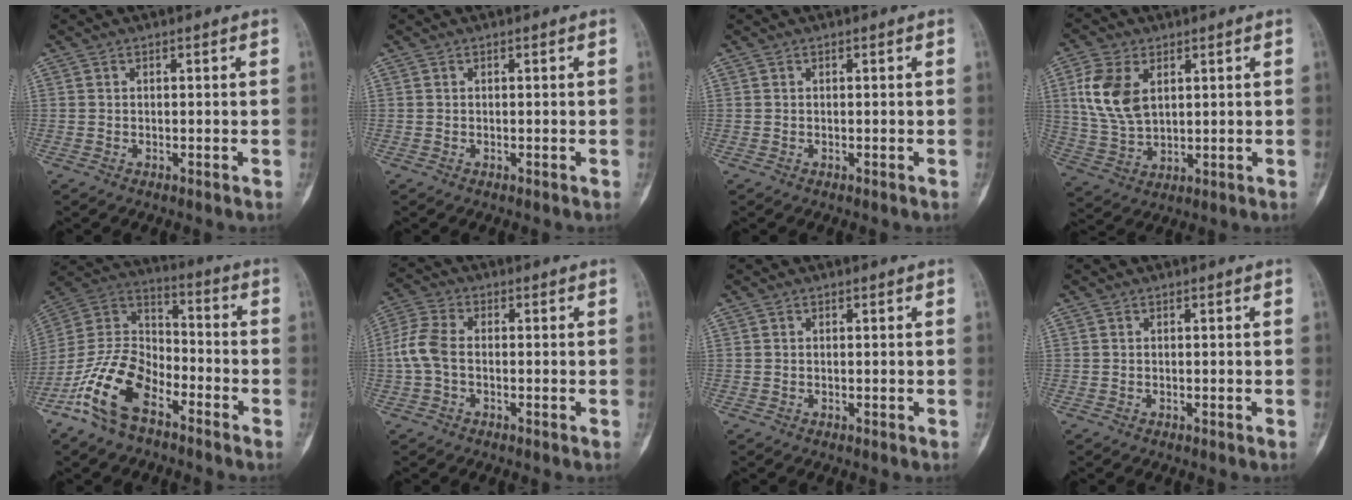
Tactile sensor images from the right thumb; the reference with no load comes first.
{"total": 0.0}
{"total": 0.0}
{"total": 10.6, "force": [3.3, 6.5, 7.7], "torque": [-0.154, -0.006, 0.071]}
{"total": 16.1, "force": [-9.2, 8.5, 10.1], "torque": [-0.198, 0.064, -0.185]}
{"total": 5.9, "force": [-0.7, 3.6, 4.7], "torque": [-0.115, 0.015, -0.022]}
{"total": 0.0}
{"total": 0.0}